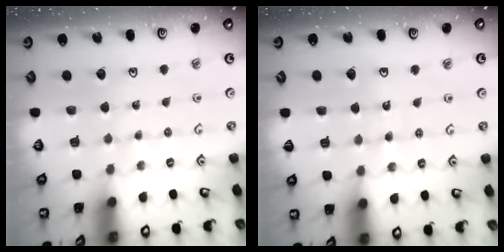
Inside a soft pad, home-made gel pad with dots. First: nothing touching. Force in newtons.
{"total": 5.6, "press": 5.5, "slide": 0.6}